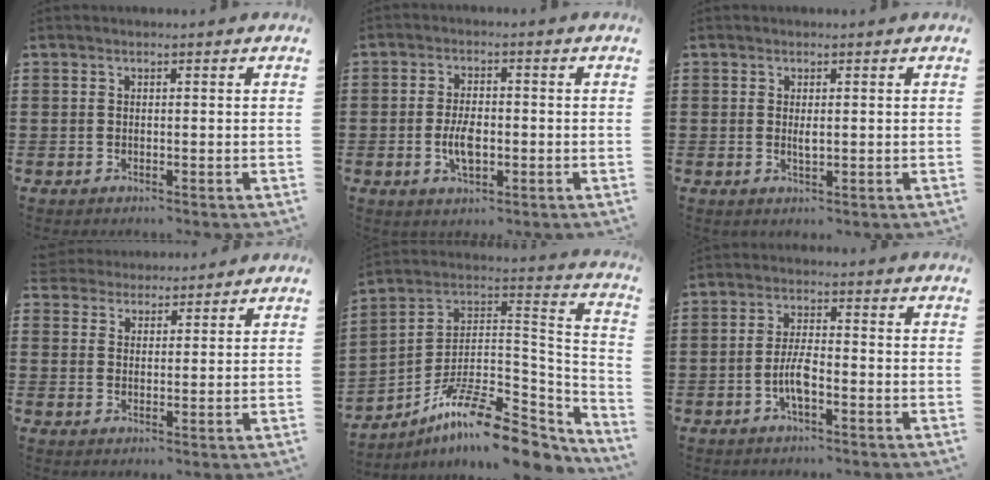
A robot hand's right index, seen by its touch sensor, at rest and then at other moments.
{"total": 4.7, "force": [-0.9, 2.2, 4.0], "torque": [-0.086, 0.000, -0.018]}
{"total": 1.4, "force": [0.1, 0.4, 1.4], "torque": [-0.026, 0.000, 0.002]}
{"total": 3.5, "force": [3.3, 1.0, -0.6], "torque": [-0.002, -0.006, 0.065]}
{"total": 13.5, "force": [-9.6, 3.6, 8.8], "torque": [-0.155, 0.021, -0.172]}
{"total": 4.6, "force": [-1.6, 1.4, 4.1], "torque": [-0.091, 0.000, -0.035]}